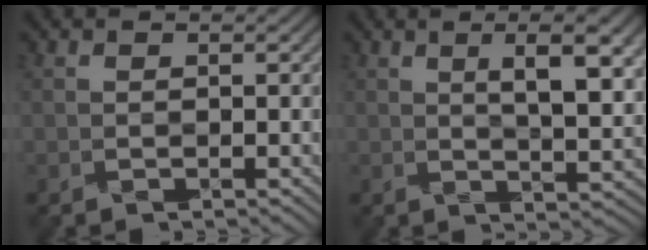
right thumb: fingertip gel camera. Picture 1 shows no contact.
{"total": 6.8, "force": [3.0, 1.4, 5.9], "torque": [-0.087, 0.012, 0.043]}